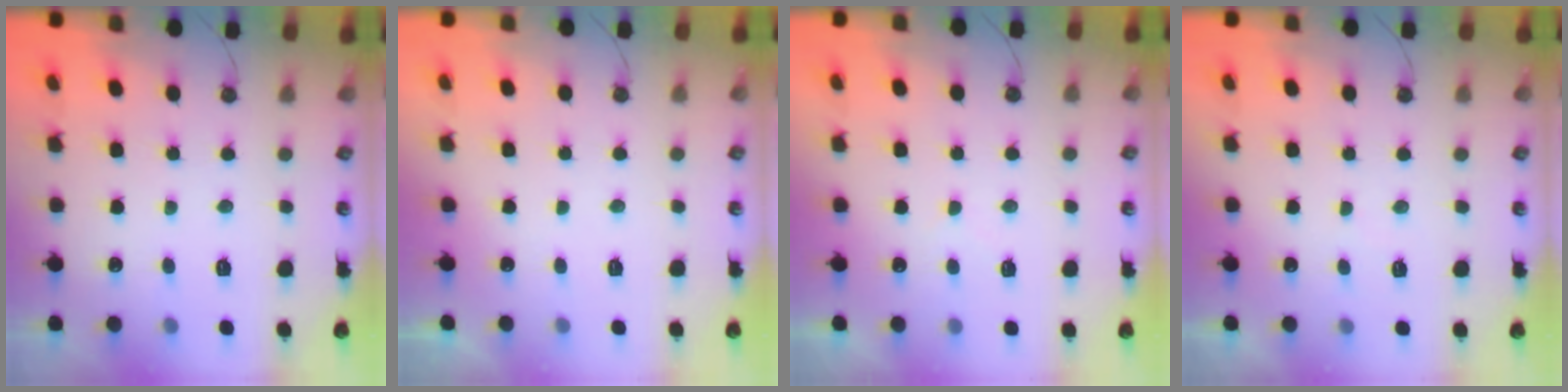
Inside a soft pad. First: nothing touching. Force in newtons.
{"total": 0.0}
{"total": 2.9, "press": 2.9, "slide": 0.5}
{"total": 2.8, "press": 2.7, "slide": 0.5}